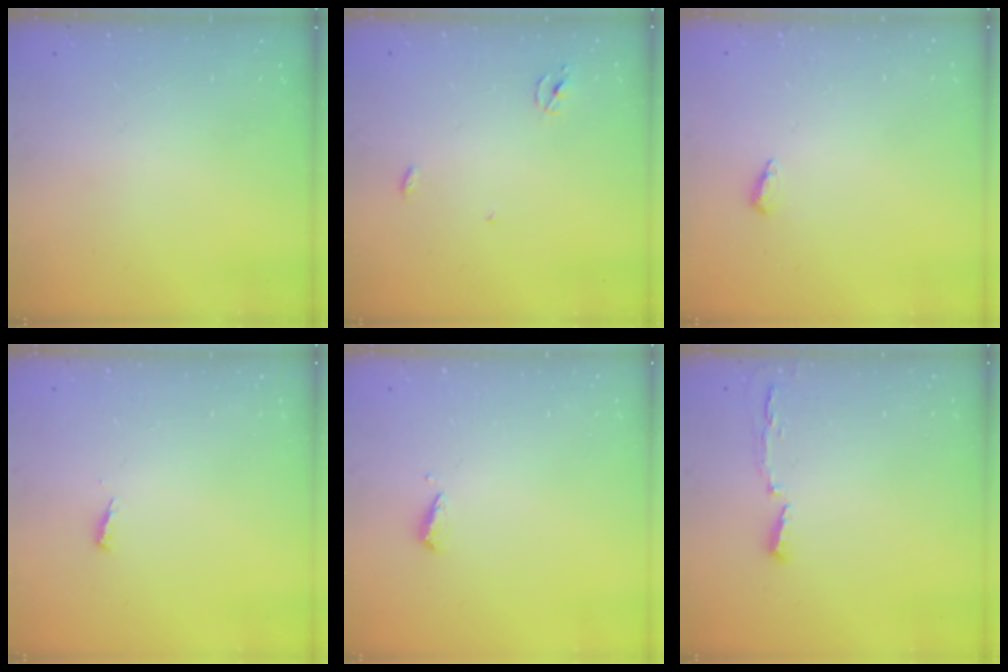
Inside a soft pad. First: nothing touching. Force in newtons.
{"total": 2.3, "press": 2.3, "slide": 0.1}
{"total": 3.4, "press": 3.3, "slide": 0.5}
{"total": 3.5, "press": 3.4, "slide": 0.3}
{"total": 3.1, "press": 3.1, "slide": 0.2}
{"total": 4.1, "press": 4.0, "slide": 1.1}